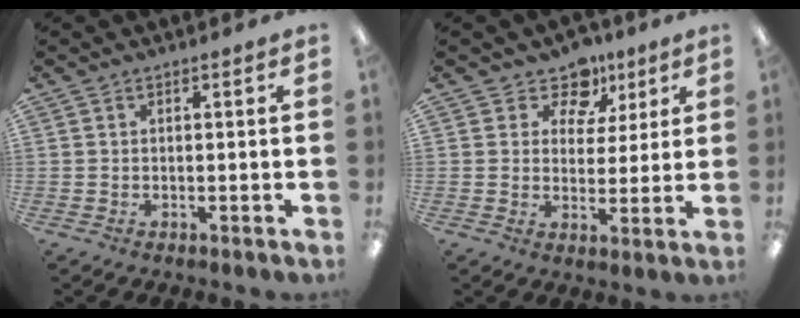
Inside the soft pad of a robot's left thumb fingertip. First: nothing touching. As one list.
[{"total": 8.5, "force": [5.5, 6.0, 2.4], "torque": [-0.041, -0.035, 0.100]}]